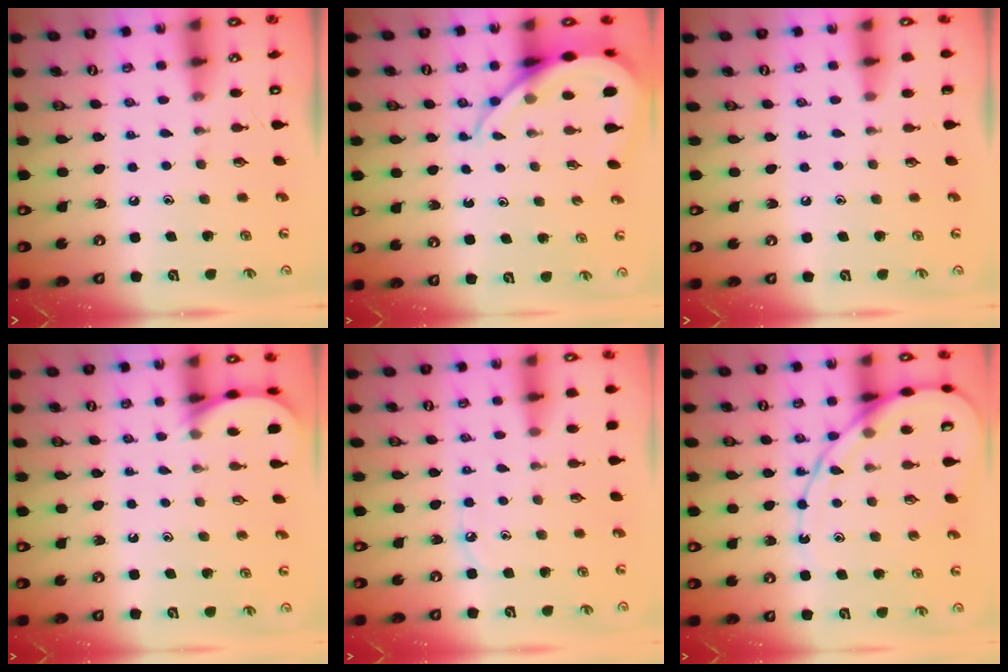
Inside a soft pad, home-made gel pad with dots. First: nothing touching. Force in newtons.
{"total": 9.9, "press": 9.8, "slide": 1.2}
{"total": 0.0}
{"total": 4.5, "press": 4.5, "slide": 0.4}
{"total": 4.3, "press": 4.3, "slide": 0.7}
{"total": 11.9, "press": 11.9, "slide": 1.1}